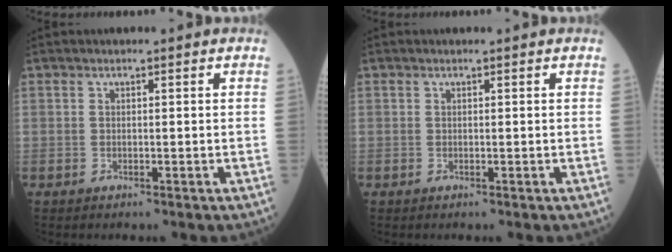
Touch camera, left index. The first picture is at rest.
{"total": 0.0}